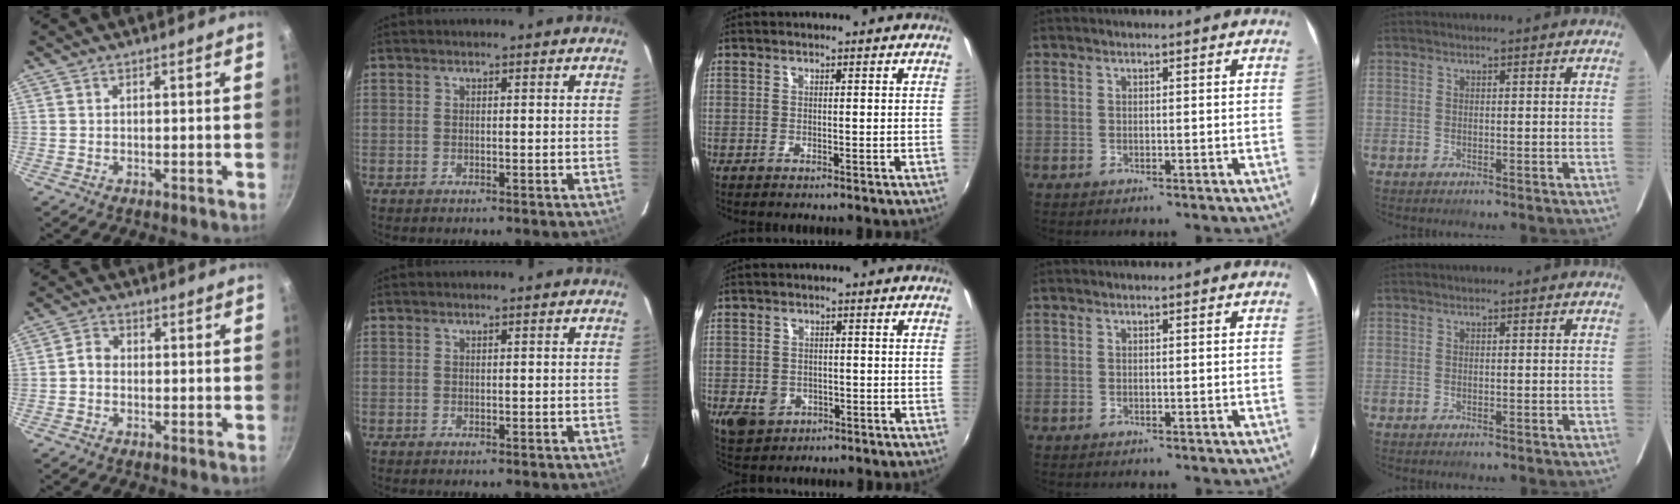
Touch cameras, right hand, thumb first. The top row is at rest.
{"thumb": {"total": 2.6, "force": [-0.7, 2.1, 1.3], "torque": [-0.021, 0.016, -0.022]}, "middle": {"total": 6.2, "force": [-2.4, 4.9, 2.9], "torque": [-0.070, -0.003, -0.033]}}